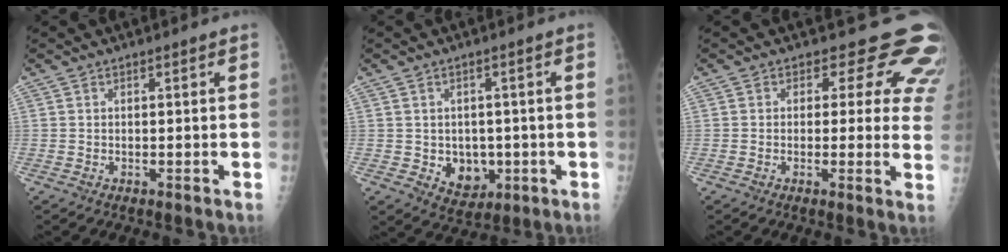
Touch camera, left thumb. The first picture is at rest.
{"total": 6.5, "force": [-1.1, 5.3, 3.6], "torque": [-0.021, -0.001, 0.001]}
{"total": 12.0, "force": [8.4, 7.1, 5.0], "torque": [0.001, -0.032, 0.067]}